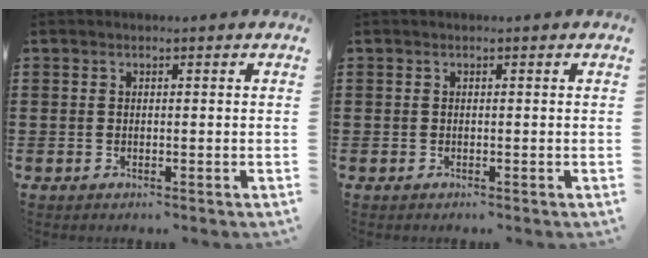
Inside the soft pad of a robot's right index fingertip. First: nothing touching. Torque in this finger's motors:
{"motor_torque": [0.26, -0.26, 0.00, -0.01]}